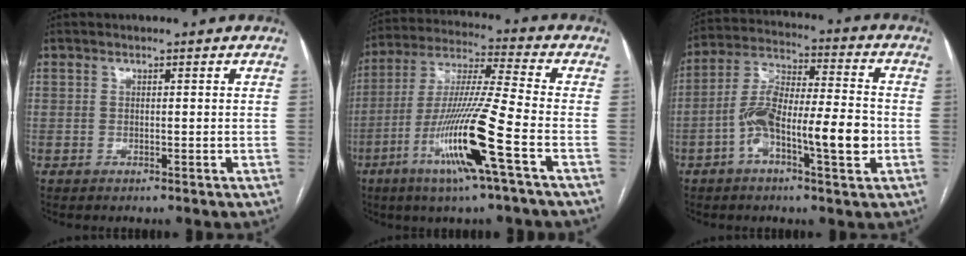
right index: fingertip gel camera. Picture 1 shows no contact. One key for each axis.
{"total": 15.9, "fx": -6.3, "fy": -1.0, "fz": 14.5, "tx": -0.293, "ty": -0.017, "tz": -0.122}
{"total": 13.4, "fx": -3.8, "fy": 3.2, "fz": 12.5, "tx": -0.228, "ty": 0.019, "tz": -0.066}